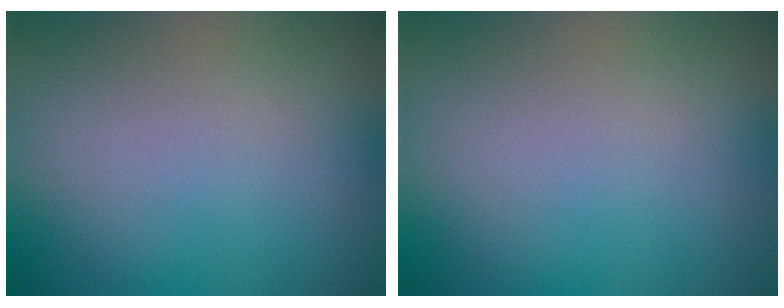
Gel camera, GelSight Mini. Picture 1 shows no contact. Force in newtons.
{"total": 0.0}